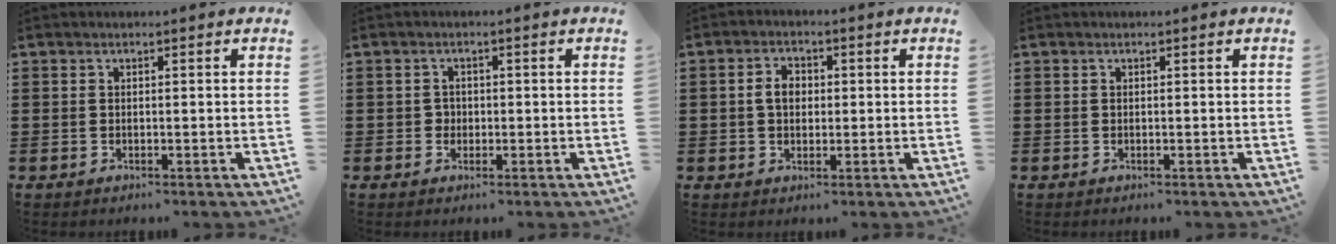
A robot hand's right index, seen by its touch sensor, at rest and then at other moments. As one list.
[{"total": 1.3, "force": [-0.1, 1.3, 0.3], "torque": [-0.008, 0.005, -0.002]}, {"total": 3.1, "force": [0.3, 2.2, 2.2], "torque": [-0.047, 0.011, 0.003]}, {"total": 0.0}]